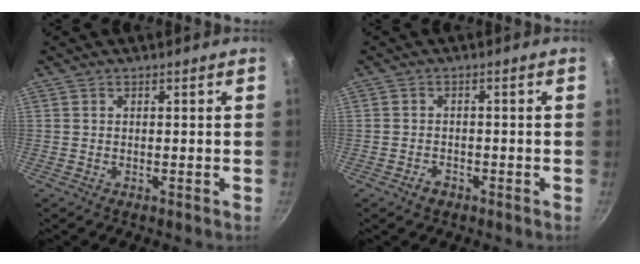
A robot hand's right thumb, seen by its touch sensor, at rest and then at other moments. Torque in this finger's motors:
{"motor_torque": [0.26, 0.59, -0.24, 0.14, 0.00]}